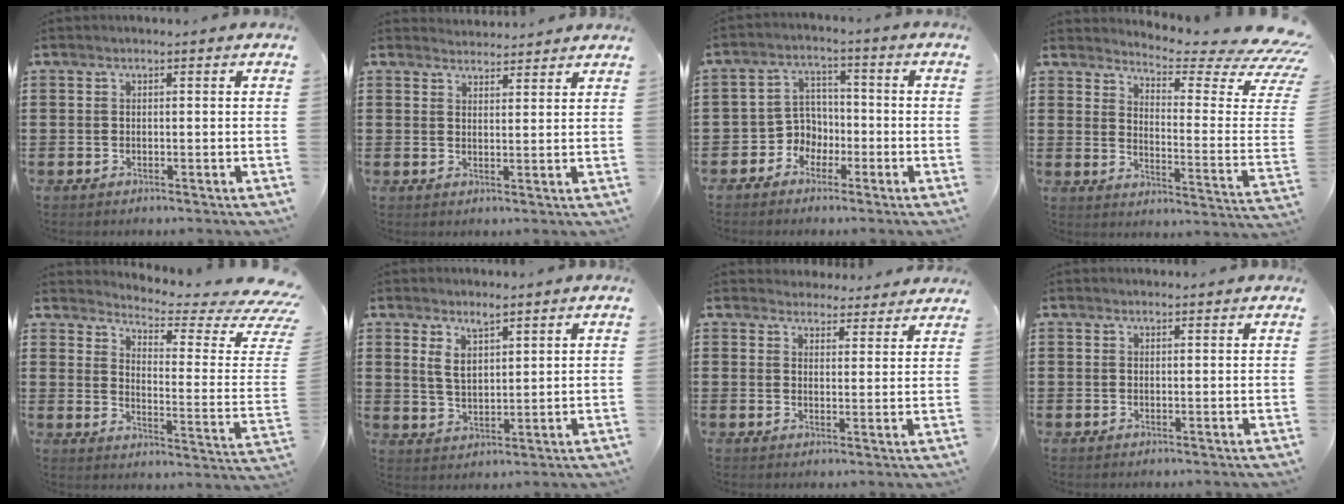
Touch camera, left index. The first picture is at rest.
{"total": 2.7, "force": [2.7, 0.1, -0.1], "torque": [-0.005, -0.007, 0.052]}
{"total": 4.6, "force": [-2.4, 3.8, 1.0], "torque": [-0.040, 0.004, -0.053]}
{"total": 5.2, "force": [4.5, -0.1, 2.6], "torque": [-0.058, -0.056, 0.070]}
{"total": 3.9, "force": [3.3, 0.2, 2.2], "torque": [-0.054, -0.043, 0.049]}
{"total": 4.3, "force": [2.9, 1.9, 2.5], "torque": [-0.058, 0.005, 0.052]}
{"total": 3.8, "force": [3.7, 0.8, 0.1], "torque": [-0.007, -0.016, 0.068]}
{"total": 0.8, "force": [0.8, 0.0, 0.1], "torque": [-0.004, -0.001, 0.016]}